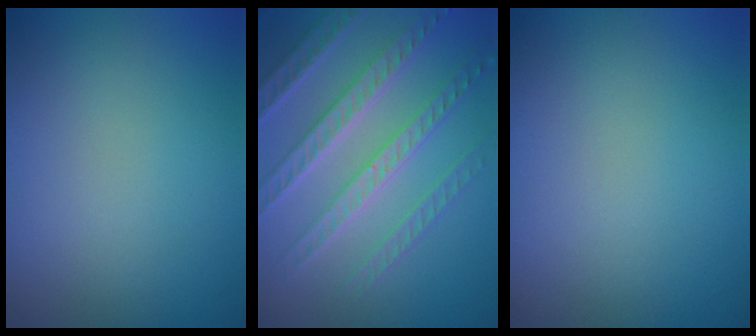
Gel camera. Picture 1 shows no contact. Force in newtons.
{"total": 6.9, "press": 5.3, "slide": 4.4}
{"total": 0.0}